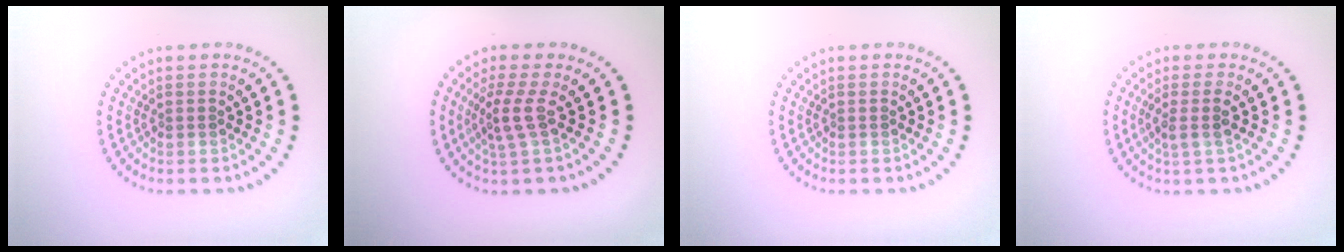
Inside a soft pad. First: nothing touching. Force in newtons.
{"total": 2.3, "press": 1.6, "slide": 1.7}
{"total": 0.0}
{"total": 1.9, "press": 1.5, "slide": 1.2}